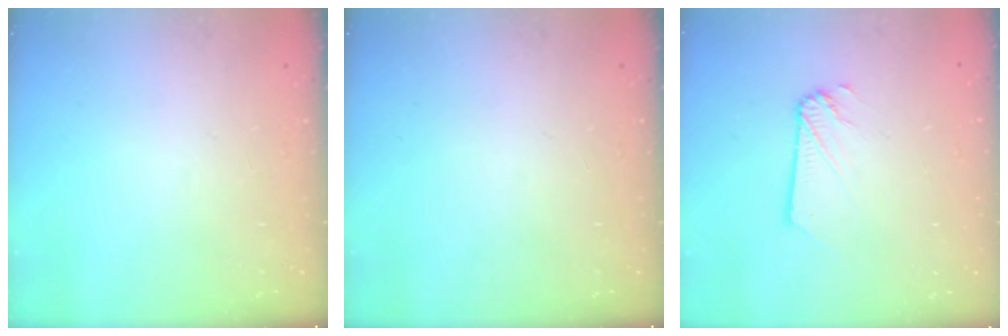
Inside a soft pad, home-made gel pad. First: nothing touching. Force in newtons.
{"total": 0.0}
{"total": 2.0, "press": 2.0, "slide": 0.3}